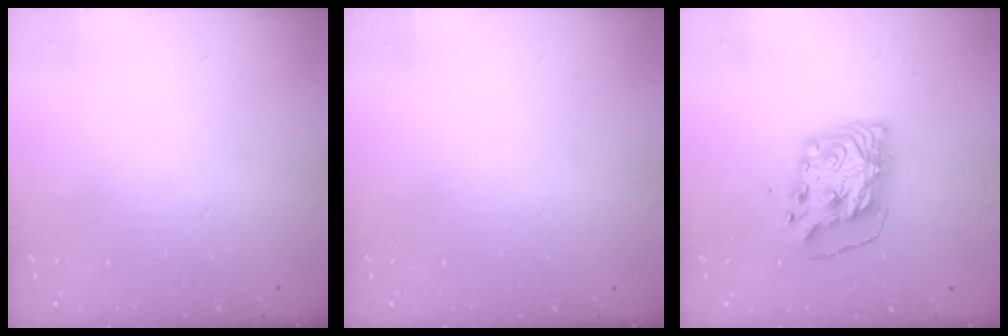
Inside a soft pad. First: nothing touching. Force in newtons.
{"total": 0.0}
{"total": 8.3, "press": 8.3, "slide": 0.9}